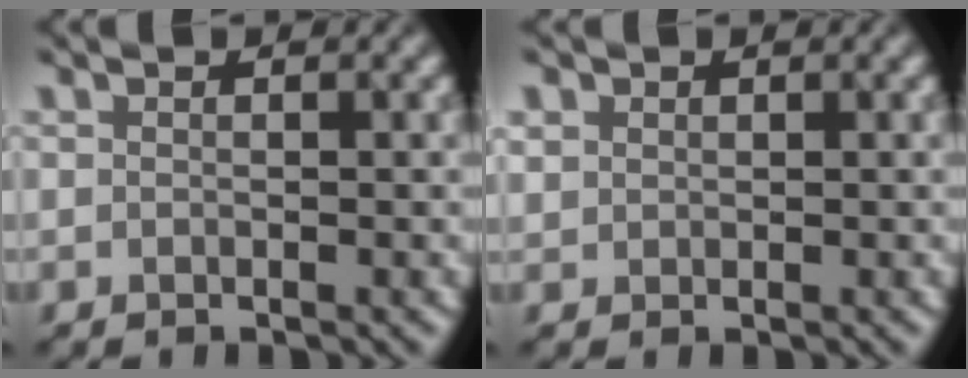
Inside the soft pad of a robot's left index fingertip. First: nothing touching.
{"total": 1.1, "force": [0.6, 0.9, 0.2], "torque": [-0.003, 0.000, 0.013]}